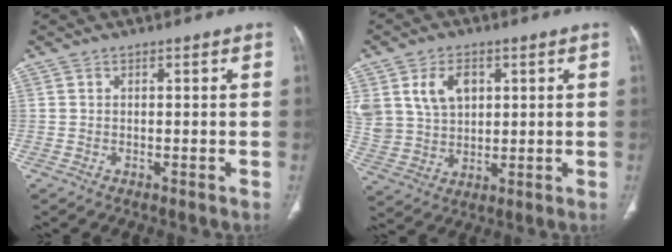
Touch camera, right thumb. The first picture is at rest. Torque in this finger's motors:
{"motor_torque": [0.08, 0.16, 0.73, 0.57, 0.07]}